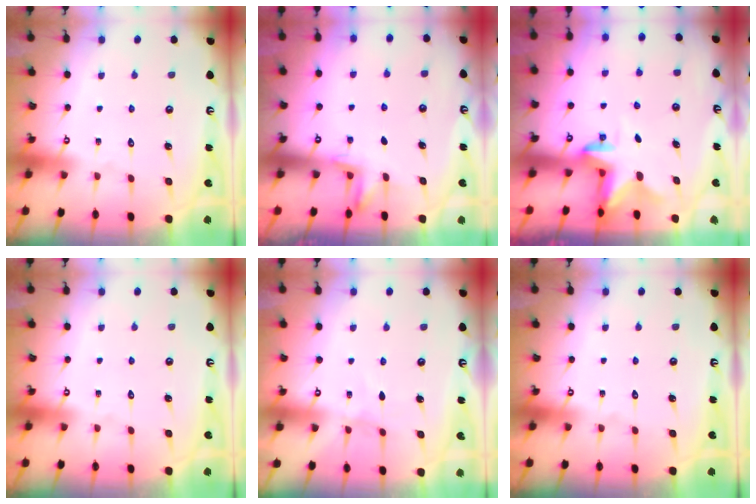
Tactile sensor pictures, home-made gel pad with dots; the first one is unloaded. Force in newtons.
{"total": 2.6, "press": 2.5, "slide": 0.7}
{"total": 2.7, "press": 2.7, "slide": 0.5}
{"total": 0.0}
{"total": 2.9, "press": 2.9, "slide": 0.4}
{"total": 0.0}